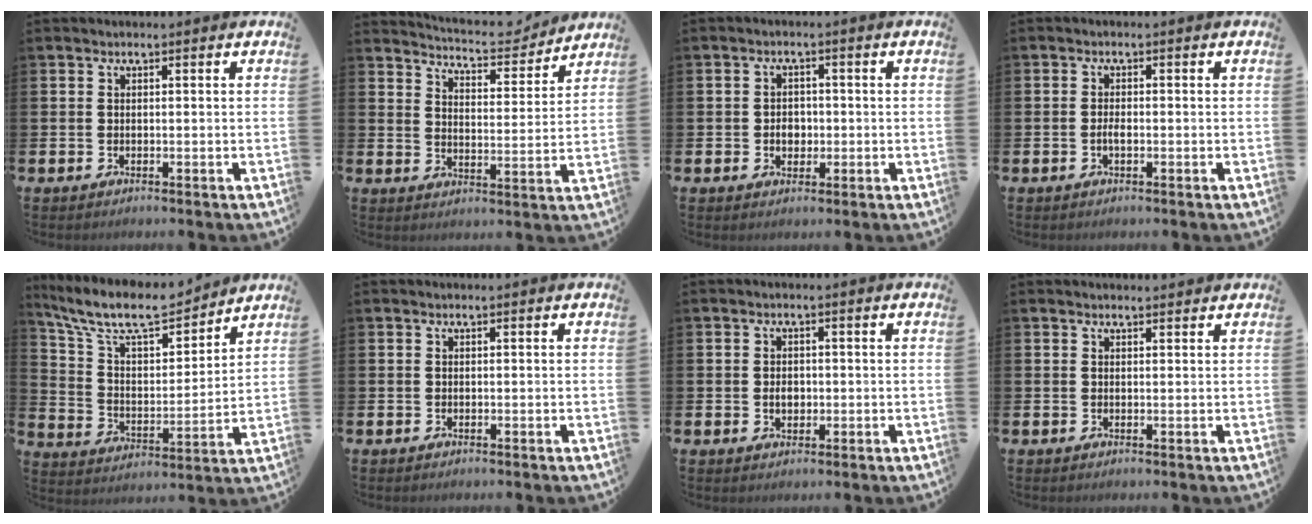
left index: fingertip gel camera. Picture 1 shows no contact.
{"total": 5.8, "force": [5.7, 0.7, 0.9], "torque": [-0.029, -0.042, 0.096]}
{"total": 2.7, "force": [-0.4, 2.2, 1.5], "torque": [-0.017, 0.000, -0.014]}
{"total": 1.3, "force": [-0.4, 0.5, 1.2], "torque": [-0.021, 0.000, -0.008]}
{"total": 10.6, "force": [9.4, 2.8, 3.9], "torque": [-0.116, -0.057, 0.166]}
{"total": 0.0}
{"total": 2.2, "force": [-0.1, 1.6, 1.5], "torque": [-0.013, 0.000, -0.008]}
{"total": 0.8, "force": [0.8, 0.1, 0.2], "torque": [0.004, -0.002, 0.013]}